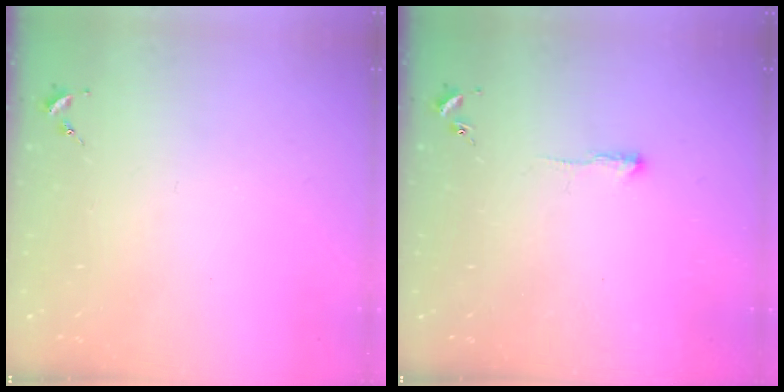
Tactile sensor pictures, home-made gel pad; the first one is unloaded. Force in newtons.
{"total": 2.5, "press": 2.5, "slide": 0.4}